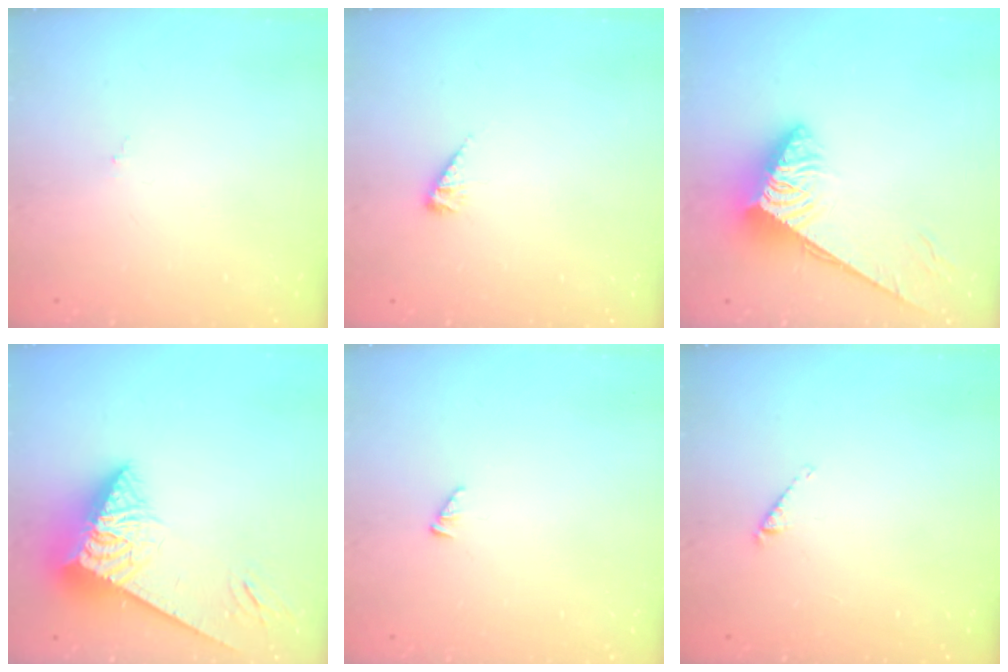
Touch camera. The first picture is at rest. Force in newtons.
{"total": 5.1, "press": 5.1, "slide": 0.8}
{"total": 5.2, "press": 5.2, "slide": 0.6}
{"total": 6.7, "press": 6.6, "slide": 1.5}
{"total": 1.7, "press": 1.7, "slide": 0.3}
{"total": 3.8, "press": 3.8, "slide": 0.6}